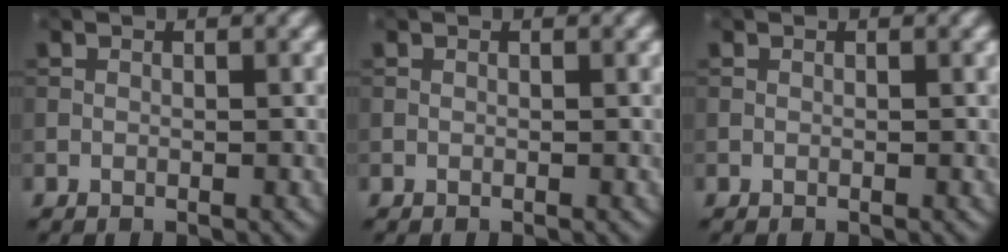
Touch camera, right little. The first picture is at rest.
{"total": 0.0}
{"total": 0.0}